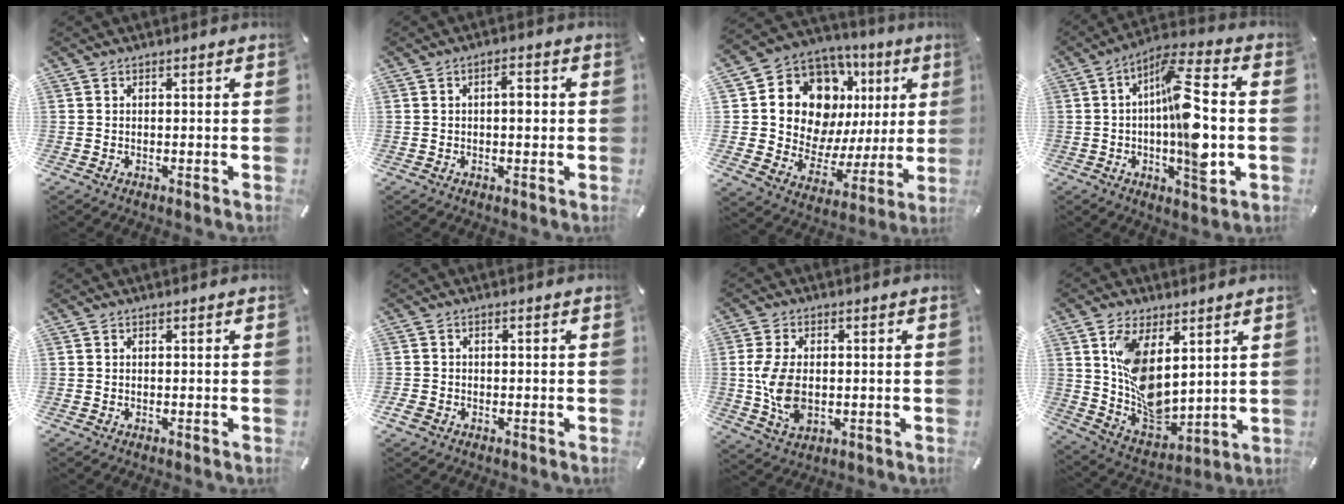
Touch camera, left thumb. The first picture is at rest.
{"total": 3.8, "force": [0.3, 1.9, 3.3], "torque": [-0.042, -0.002, -0.002]}
{"total": 16.1, "force": [7.5, 11.9, 7.8], "torque": [-0.134, -0.061, 0.147]}
{"total": 16.5, "force": [-1.1, 5.0, 15.7], "torque": [-0.254, -0.005, -0.025]}
{"total": 0.0}
{"total": 1.9, "force": [-0.9, 1.5, 0.8], "torque": [-0.014, 0.004, -0.018]}
{"total": 9.8, "force": [-0.3, 6.4, 7.3], "torque": [-0.174, -0.001, -0.006]}
{"total": 12.9, "force": [3.8, 8.3, 9.1], "torque": [-0.177, -0.018, 0.077]}